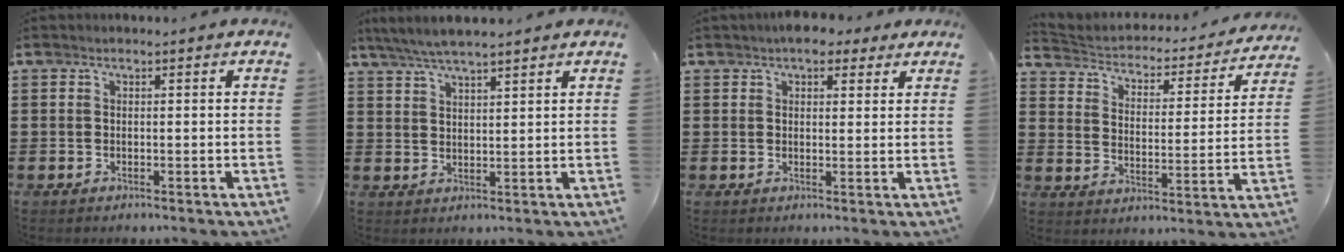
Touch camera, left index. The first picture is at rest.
{"total": 4.3, "force": [3.8, 0.2, 2.1], "torque": [-0.051, -0.008, 0.068]}
{"total": 4.0, "force": [3.1, 1.9, 1.7], "torque": [-0.026, 0.001, 0.054]}
{"total": 2.2, "force": [2.1, 0.6, 0.3], "torque": [-0.026, -0.026, 0.024]}